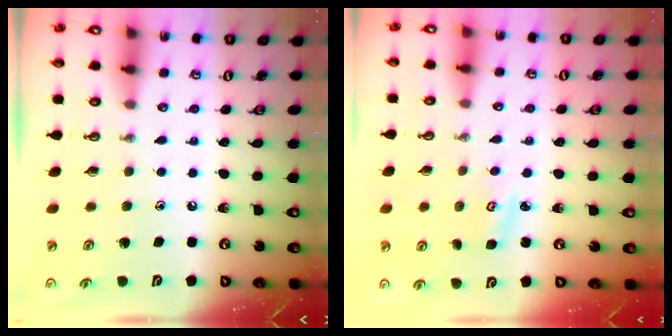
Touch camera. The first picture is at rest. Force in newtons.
{"total": 3.0, "press": 3.0, "slide": 0.2}